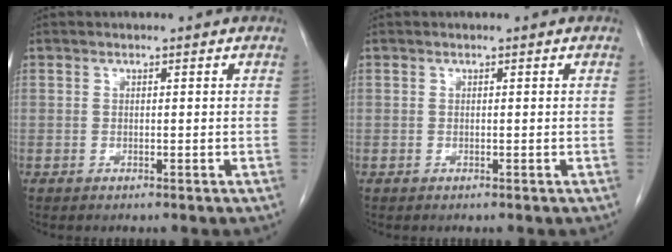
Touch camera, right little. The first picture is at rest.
{"total": 0.0}